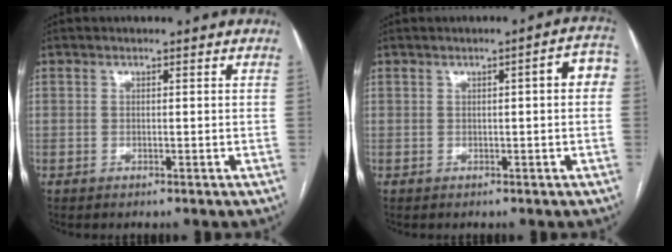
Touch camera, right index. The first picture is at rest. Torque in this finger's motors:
{"motor_torque": [0.14, 0.05, 0.06, 0.04]}